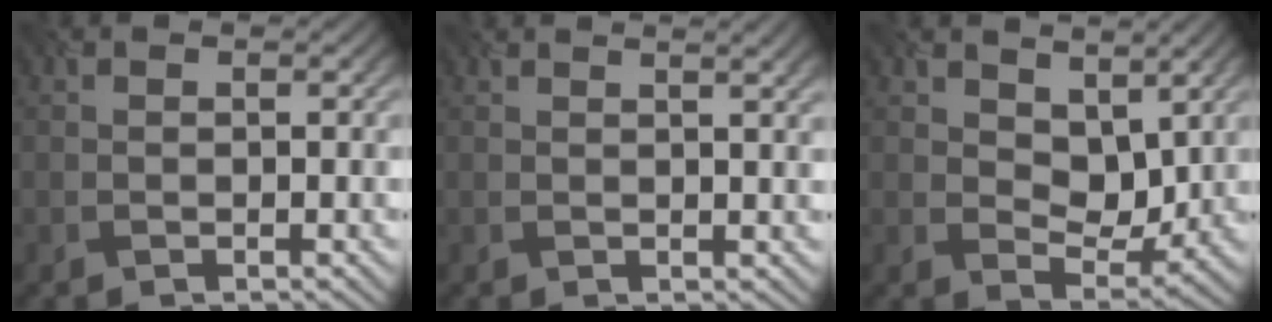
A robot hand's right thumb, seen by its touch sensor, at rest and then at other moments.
{"total": 3.0, "force": [1.5, 0.9, 2.5], "torque": [-0.021, 0.016, 0.008]}
{"total": 6.0, "force": [3.2, 3.8, 3.3], "torque": [-0.073, -0.004, 0.060]}